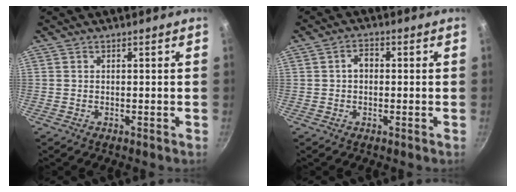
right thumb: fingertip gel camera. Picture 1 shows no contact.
{"total": 2.9, "force": [0.1, 2.1, 2.0], "torque": [-0.022, 0.011, -0.002]}